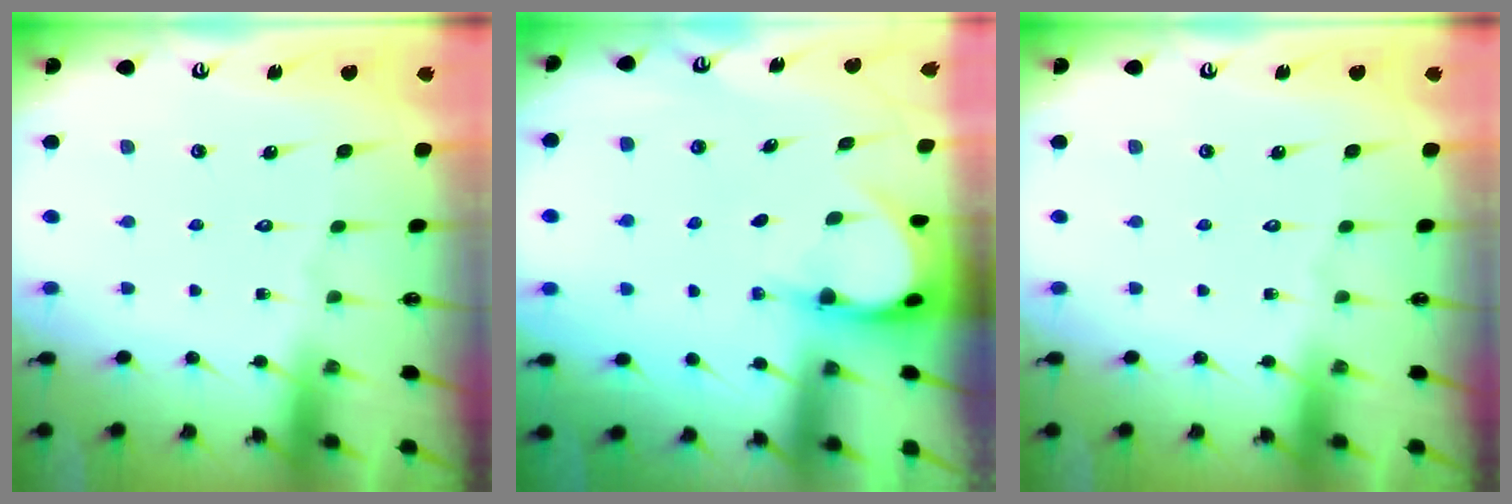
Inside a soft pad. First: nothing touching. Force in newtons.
{"total": 3.9, "press": 3.9, "slide": 0.3}
{"total": 0.0}